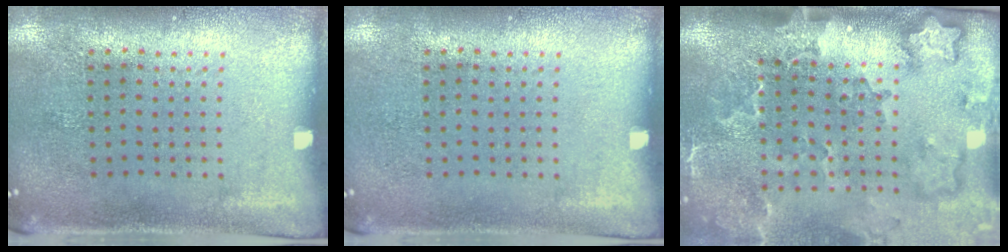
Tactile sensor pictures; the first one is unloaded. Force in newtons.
{"total": 0.0}
{"total": 3.4, "press": 2.5, "slide": 2.3}